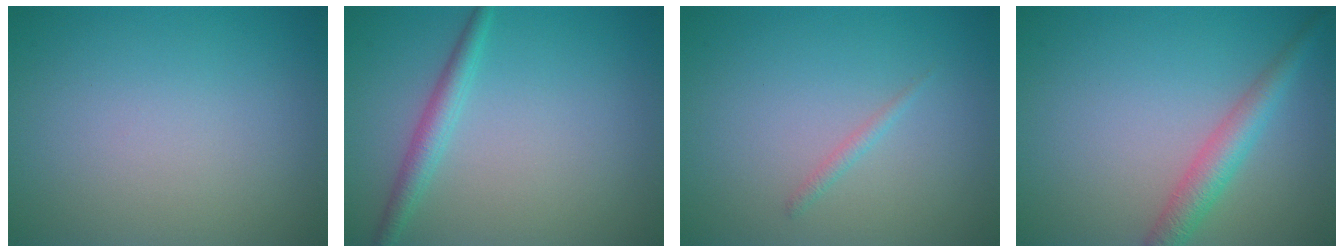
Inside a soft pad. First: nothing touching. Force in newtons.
{"total": 2.1, "press": 2.1, "slide": 0.1}
{"total": 0.7, "press": 0.7, "slide": 0.0}
{"total": 3.1, "press": 3.1, "slide": 0.1}